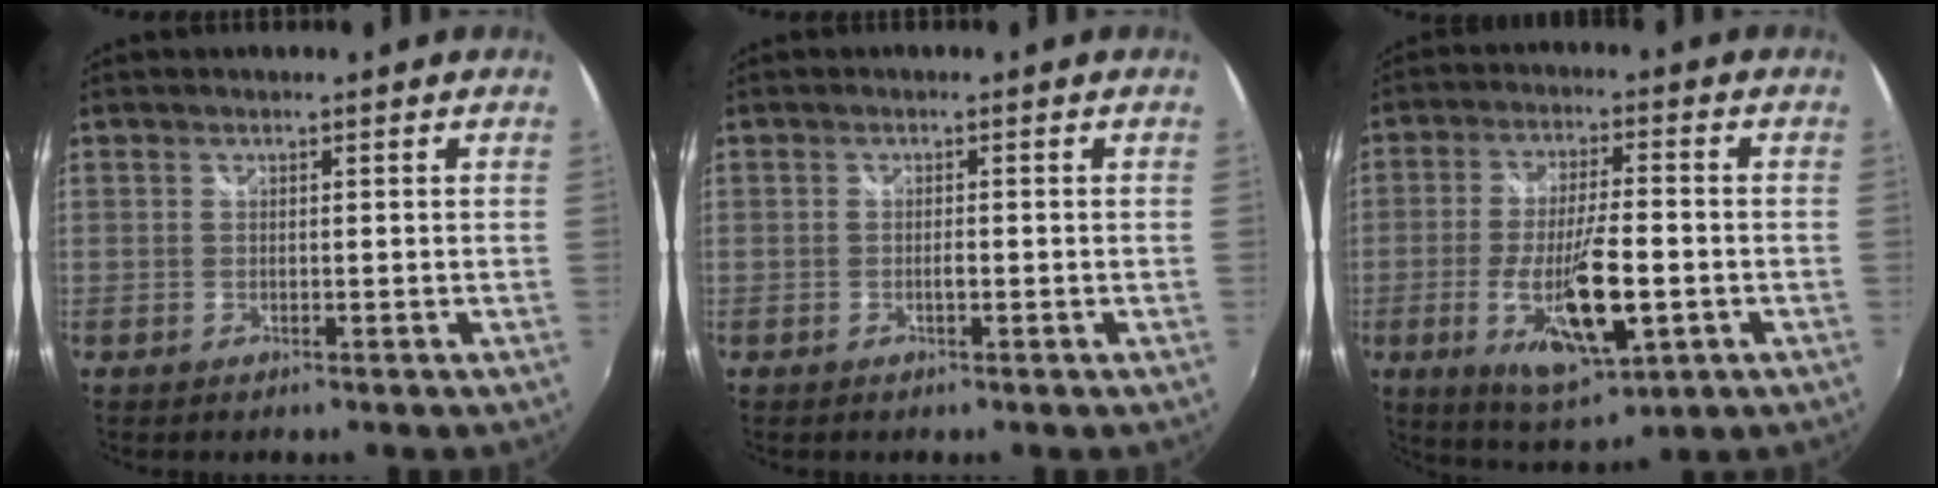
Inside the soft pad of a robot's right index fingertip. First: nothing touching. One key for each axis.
{"total": 1.0, "fx": -0.4, "fy": 0.3, "fz": 0.8, "tx": -0.016, "ty": 0.000, "tz": -0.007}
{"total": 14.8, "fx": -4.2, "fy": 4.4, "fz": 13.5, "tx": -0.259, "ty": -0.027, "tz": -0.066}